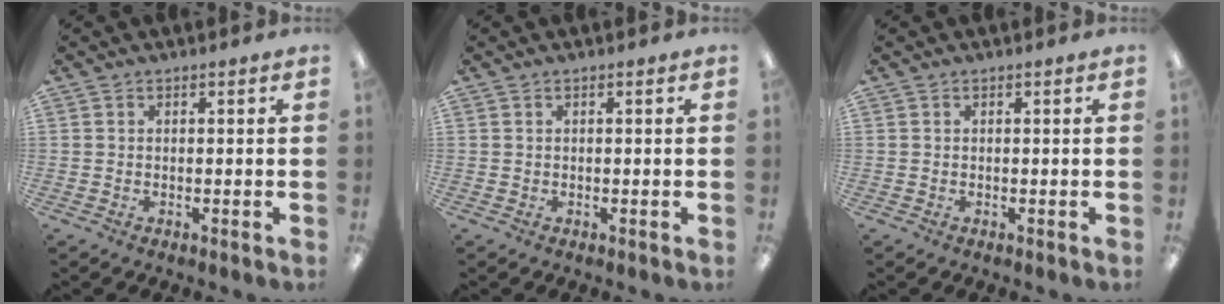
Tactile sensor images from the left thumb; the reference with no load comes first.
{"total": 0.0}
{"total": 0.0}